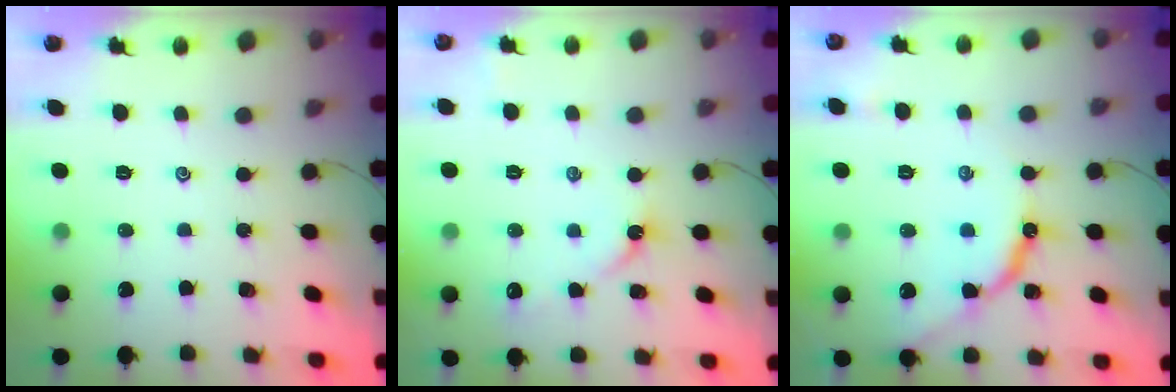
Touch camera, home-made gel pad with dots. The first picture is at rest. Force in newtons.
{"total": 4.6, "press": 4.5, "slide": 0.5}
{"total": 9.2, "press": 9.2, "slide": 0.9}